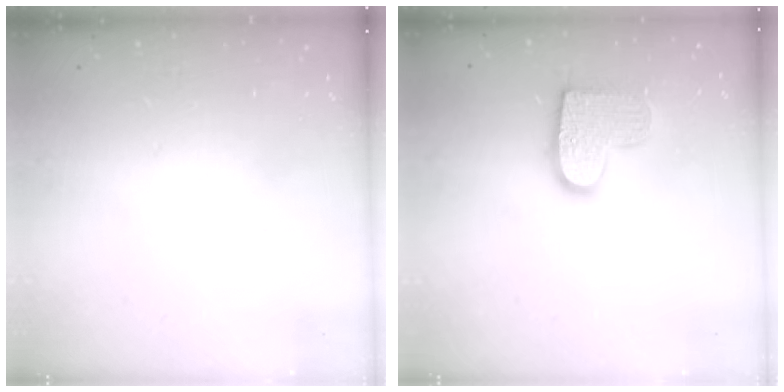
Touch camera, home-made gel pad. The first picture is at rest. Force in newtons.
{"total": 12.1, "press": 12.0, "slide": 0.6}